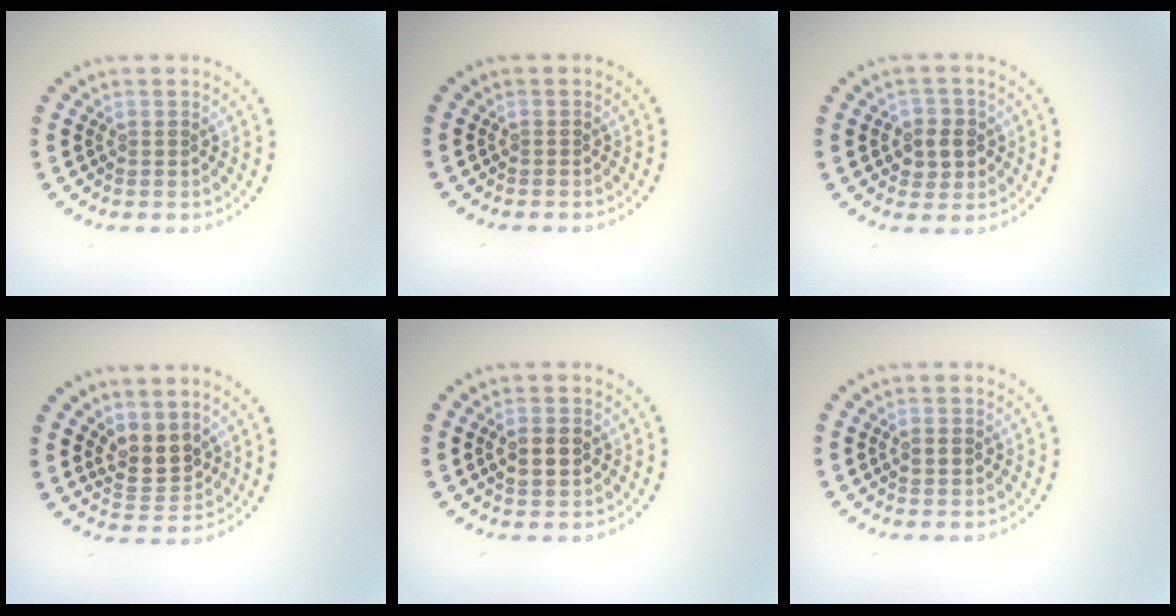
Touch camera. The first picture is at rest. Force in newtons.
{"total": 0.0}
{"total": 2.7, "press": 2.6, "slide": 0.8}
{"total": 3.0, "press": 2.7, "slide": 1.2}
{"total": 2.6, "press": 2.6, "slide": 0.2}
{"total": 1.6, "press": 1.6, "slide": 0.2}